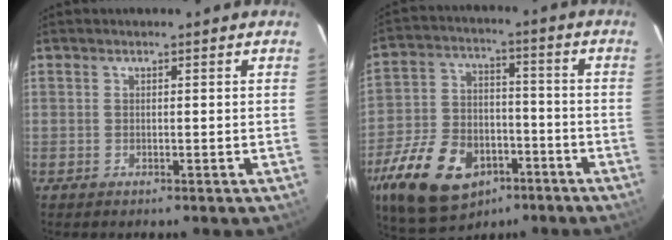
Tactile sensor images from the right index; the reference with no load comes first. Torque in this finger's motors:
{"motor_torque": [1.12, -1.02, 0.48, 0.14]}